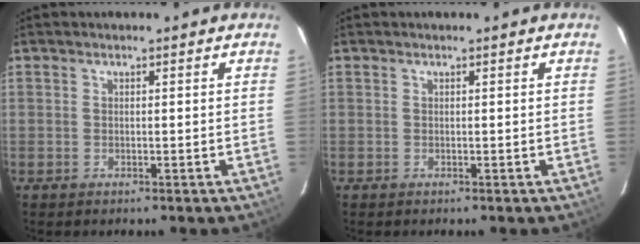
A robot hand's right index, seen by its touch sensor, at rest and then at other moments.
{"total": 0.0}